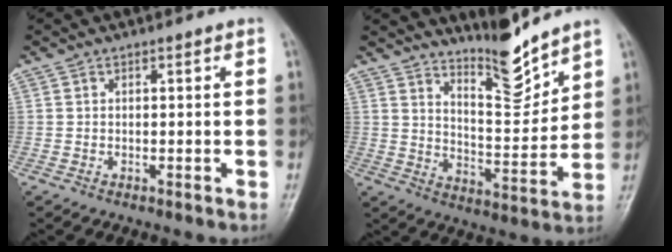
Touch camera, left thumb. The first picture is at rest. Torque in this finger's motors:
{"motor_torque": [0.81, 0.70, -0.34, -0.51, 0.08]}